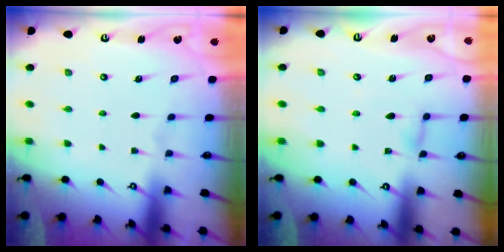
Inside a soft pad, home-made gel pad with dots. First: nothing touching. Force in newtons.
{"total": 3.0, "press": 3.0, "slide": 0.3}